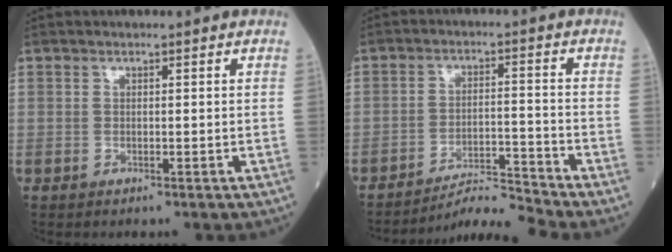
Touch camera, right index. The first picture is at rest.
{"total": 6.7, "force": [-6.0, -2.9, -0.4], "torque": [-0.004, -0.001, -0.106]}